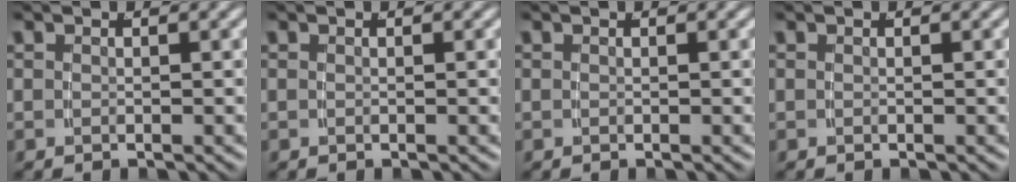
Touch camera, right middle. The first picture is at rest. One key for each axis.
{"total": 0.0}
{"total": 0.0}
{"total": 0.0}